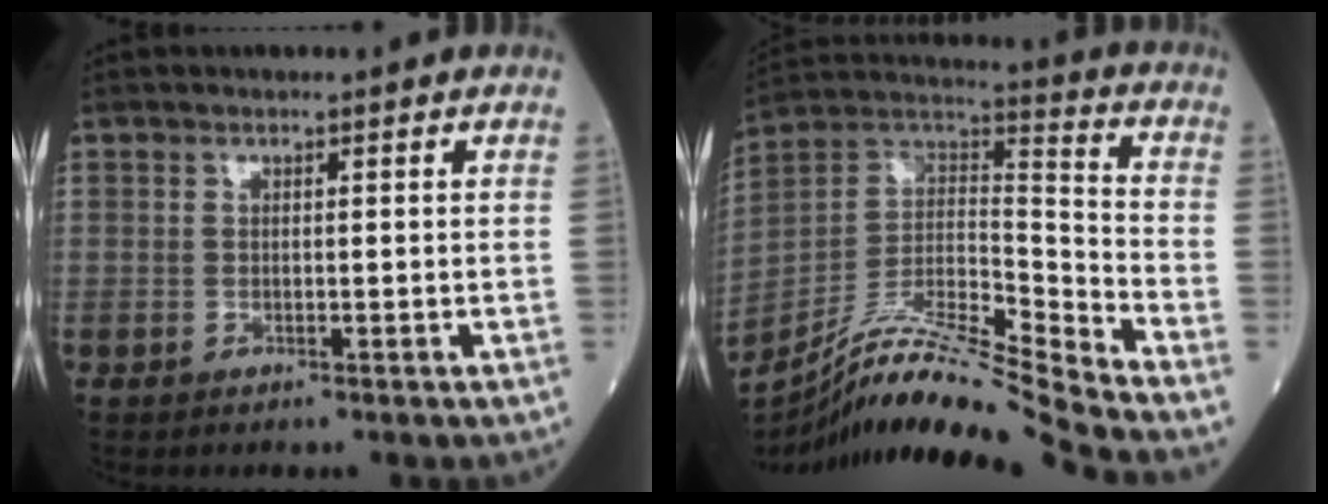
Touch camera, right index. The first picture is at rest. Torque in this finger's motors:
{"motor_torque": [-0.47, -0.96, 0.30, 0.11]}